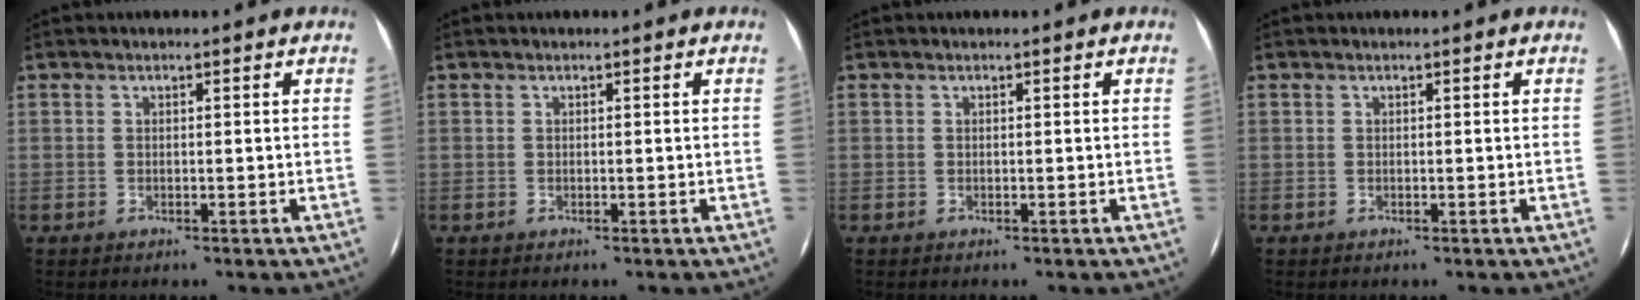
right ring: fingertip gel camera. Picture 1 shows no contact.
{"total": 0.0}
{"total": 0.0}
{"total": 0.0}